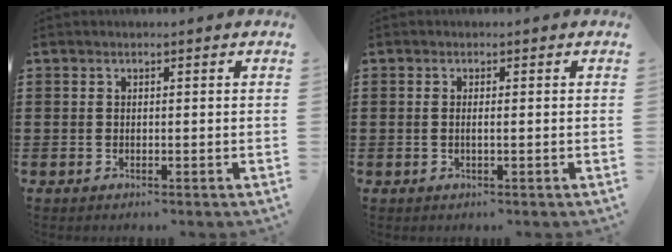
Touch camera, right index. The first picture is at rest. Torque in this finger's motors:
{"motor_torque": [-0.26, 0.28, -0.03, -0.01]}